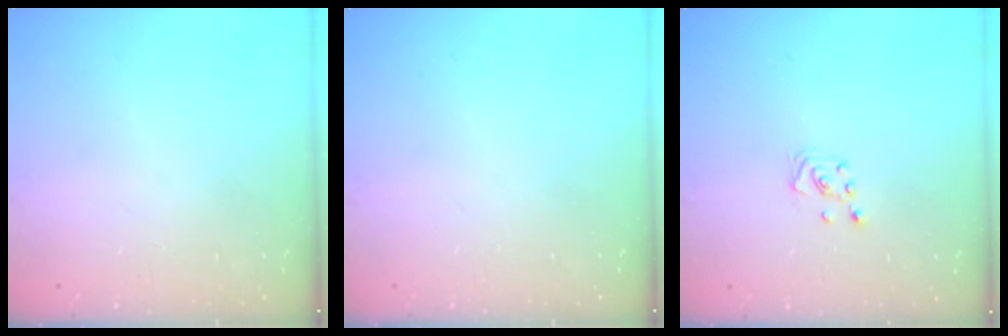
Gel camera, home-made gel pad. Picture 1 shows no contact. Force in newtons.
{"total": 0.0}
{"total": 3.1, "press": 3.1, "slide": 0.3}